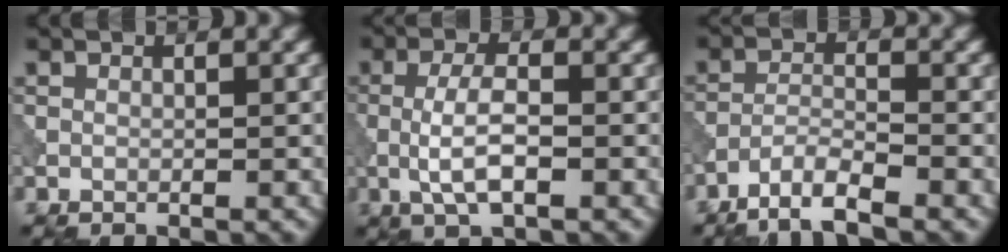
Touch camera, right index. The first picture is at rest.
{"total": 3.9, "force": [-0.8, 1.2, 3.7], "torque": [-0.076, 0.001, -0.021]}
{"total": 3.7, "force": [-2.9, 0.5, 2.2], "torque": [-0.041, 0.001, -0.064]}